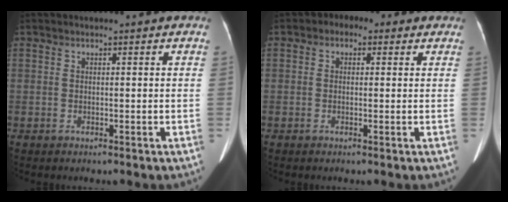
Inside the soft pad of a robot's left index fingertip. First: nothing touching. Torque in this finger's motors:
{"motor_torque": [1.06, -1.06, 0.25, -0.02]}